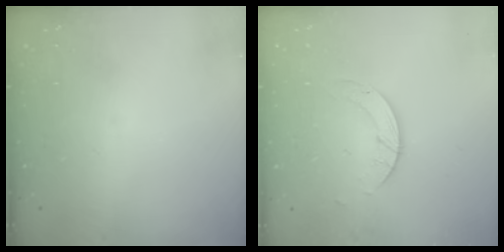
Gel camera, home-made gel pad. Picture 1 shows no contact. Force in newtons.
{"total": 3.6, "press": 3.6, "slide": 0.2}